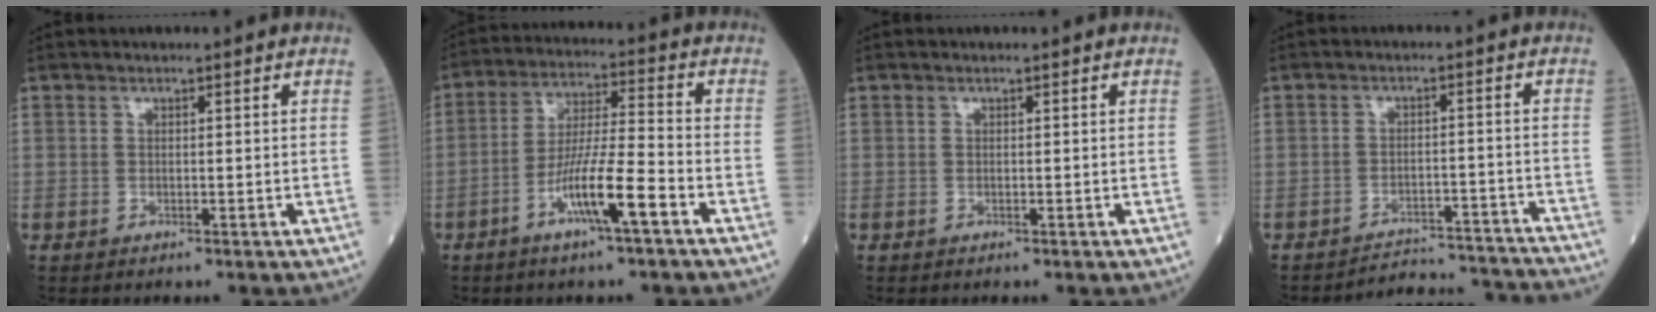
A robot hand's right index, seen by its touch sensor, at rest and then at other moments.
{"total": 10.2, "force": [-4.8, 0.2, 8.9], "torque": [-0.170, -0.002, -0.092]}
{"total": 0.0}
{"total": 10.9, "force": [-10.9, 0.7, -0.5], "torque": [0.016, 0.024, -0.138]}